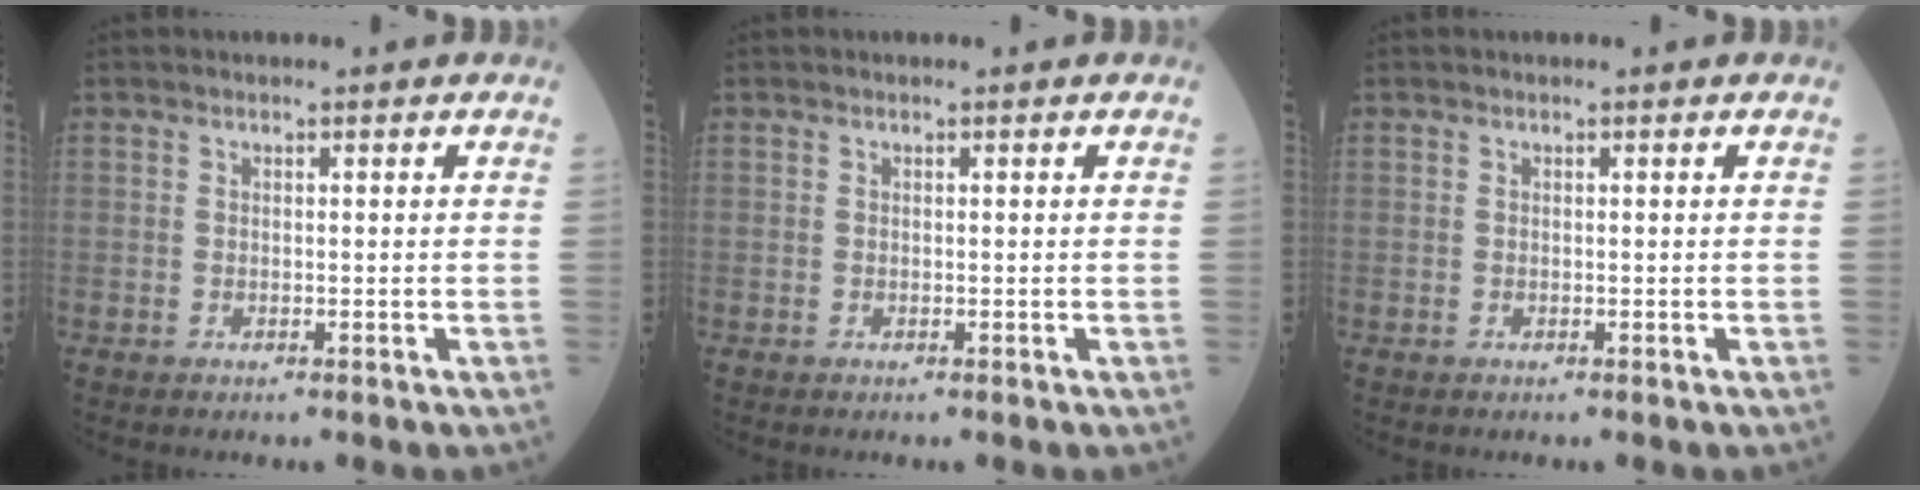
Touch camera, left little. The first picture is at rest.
{"total": 0.0}
{"total": 0.0}